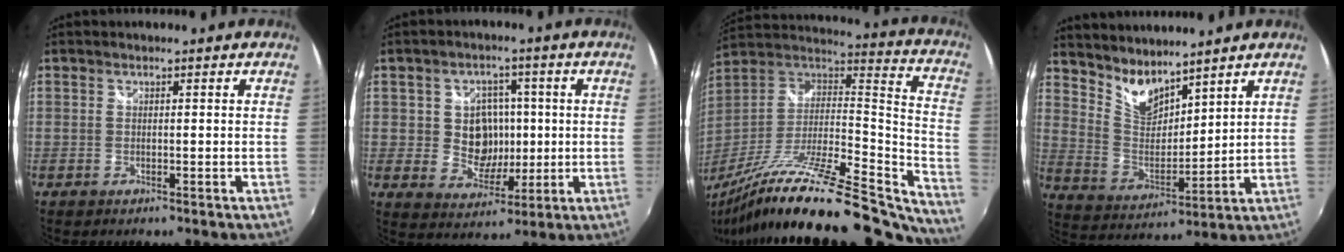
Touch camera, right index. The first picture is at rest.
{"total": 8.4, "force": [0.4, 7.6, 3.8], "torque": [-0.078, 0.011, 0.016]}
{"total": 32.6, "force": [-26.0, 6.0, 18.7], "torque": [-0.255, -0.049, -0.405]}
{"total": 9.0, "force": [7.7, 3.0, 3.7], "torque": [-0.071, -0.008, 0.155]}